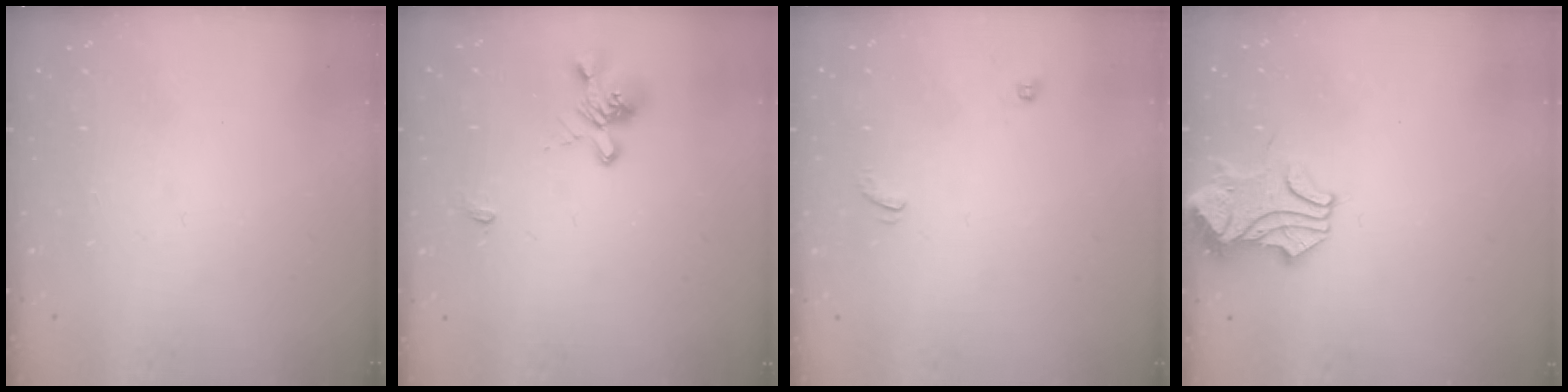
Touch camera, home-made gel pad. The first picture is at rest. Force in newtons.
{"total": 1.9, "press": 1.5, "slide": 1.1}
{"total": 0.0}
{"total": 1.4, "press": 1.4, "slide": 0.3}